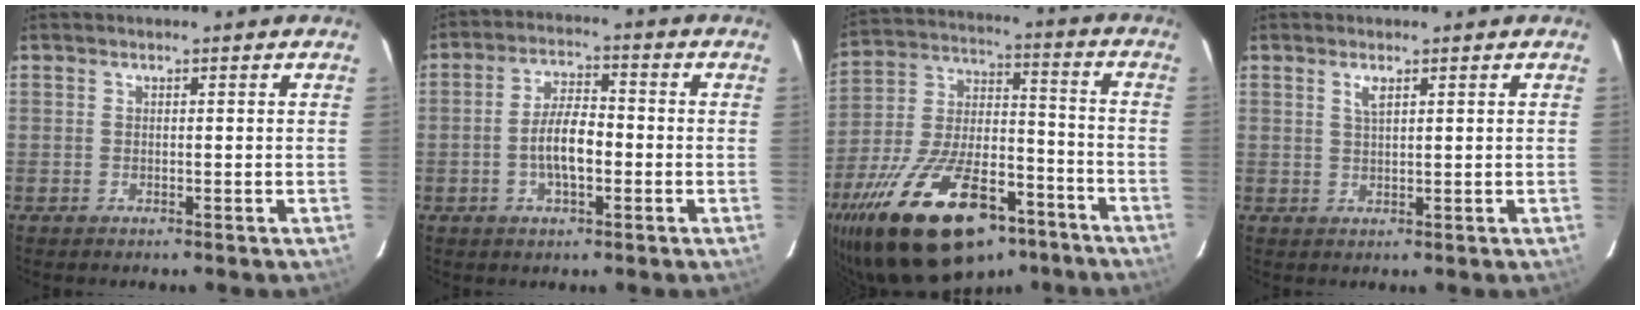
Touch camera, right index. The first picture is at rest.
{"total": 7.0, "force": [-1.7, 2.7, 6.2], "torque": [-0.120, 0.007, -0.027]}
{"total": 28.8, "force": [-18.3, 12.9, 18.1], "torque": [-0.349, -0.010, -0.281]}
{"total": 1.8, "force": [1.0, 0.5, 1.4], "torque": [-0.027, 0.001, 0.018]}